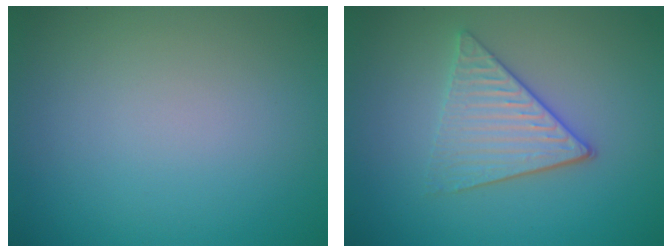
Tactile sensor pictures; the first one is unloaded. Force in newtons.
{"total": 3.9, "press": 3.4, "slide": 2.0}